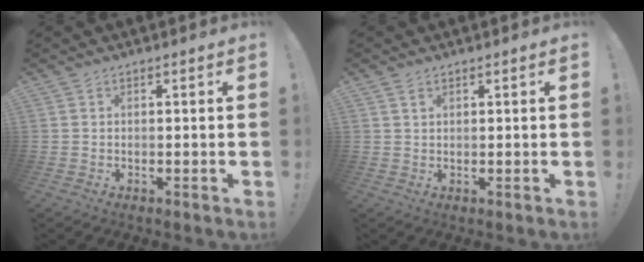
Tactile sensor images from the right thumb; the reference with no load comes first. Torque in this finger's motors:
{"motor_torque": [-0.04, 0.00, -0.32, 0.26, 0.09]}